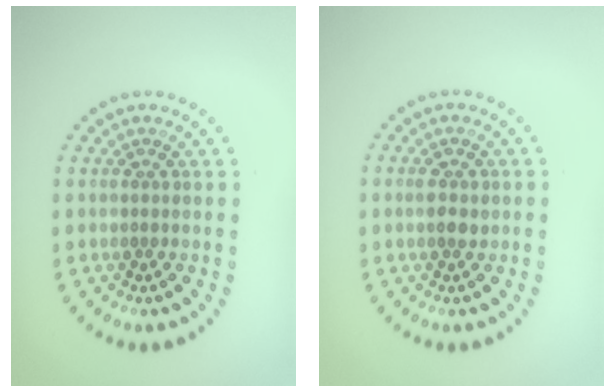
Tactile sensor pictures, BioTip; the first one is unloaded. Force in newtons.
{"total": 1.7, "press": 1.7, "slide": 0.4}